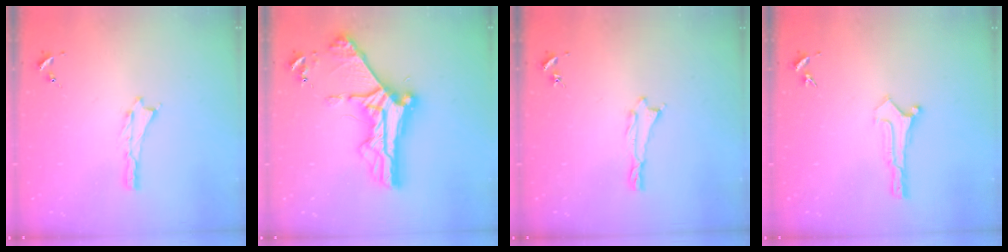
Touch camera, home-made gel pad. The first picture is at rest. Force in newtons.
{"total": 11.1, "press": 11.1, "slide": 1.3}
{"total": 0.0}
{"total": 0.0}